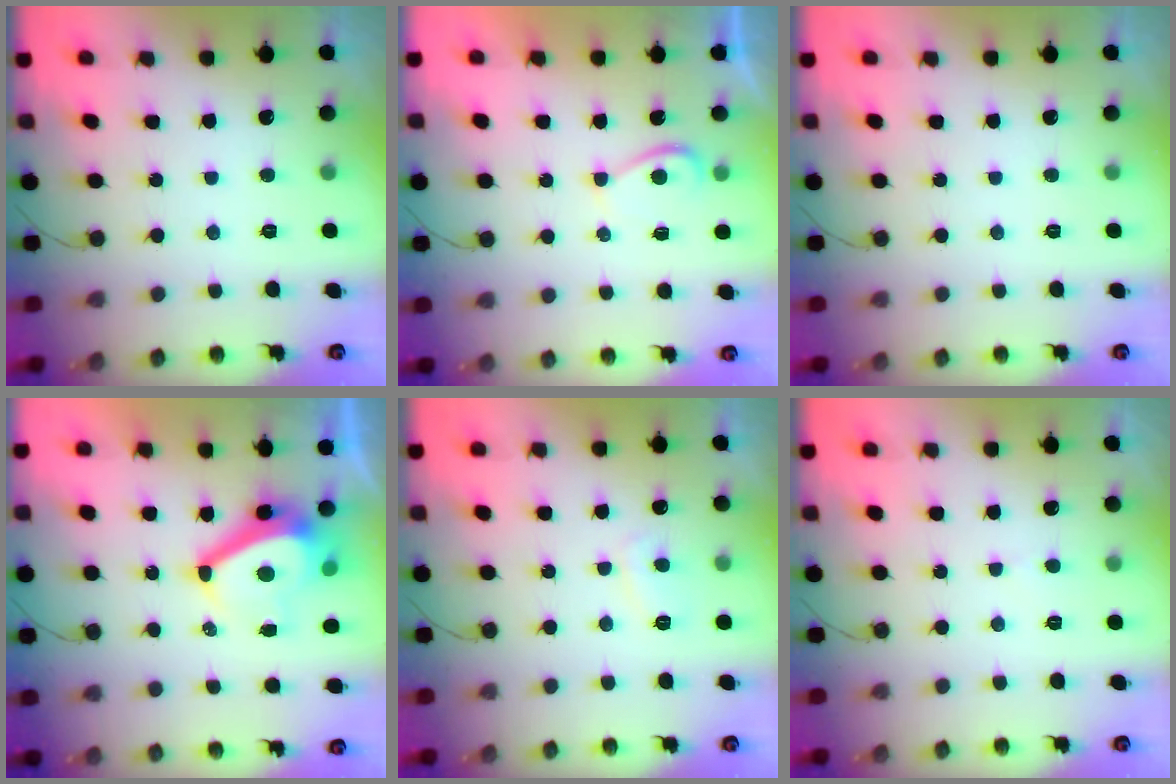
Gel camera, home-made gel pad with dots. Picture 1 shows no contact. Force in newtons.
{"total": 2.3, "press": 2.3, "slide": 0.5}
{"total": 0.0}
{"total": 10.1, "press": 9.6, "slide": 3.2}
{"total": 2.9, "press": 2.9, "slide": 0.1}
{"total": 2.5, "press": 2.5, "slide": 0.2}